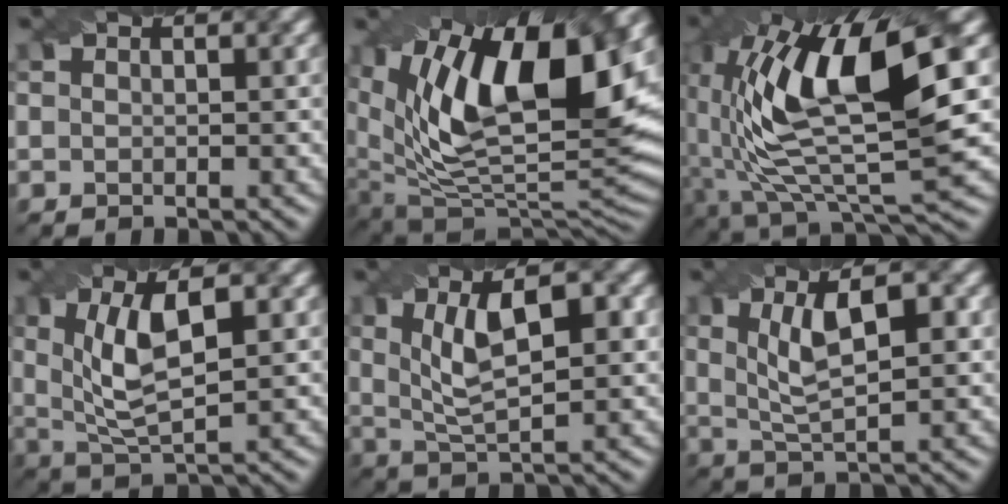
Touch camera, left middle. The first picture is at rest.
{"total": 16.2, "force": [6.6, 7.3, 12.9], "torque": [-0.233, 0.019, 0.109]}
{"total": 13.9, "force": [2.4, 5.1, 12.7], "torque": [-0.251, -0.002, 0.045]}
{"total": 6.7, "force": [1.4, 2.4, 6.2], "torque": [-0.123, 0.000, 0.028]}
{"total": 6.5, "force": [1.6, 2.2, 5.9], "torque": [-0.109, 0.004, 0.032]}
{"total": 5.7, "force": [1.5, 1.8, 5.2], "torque": [-0.096, 0.004, 0.030]}